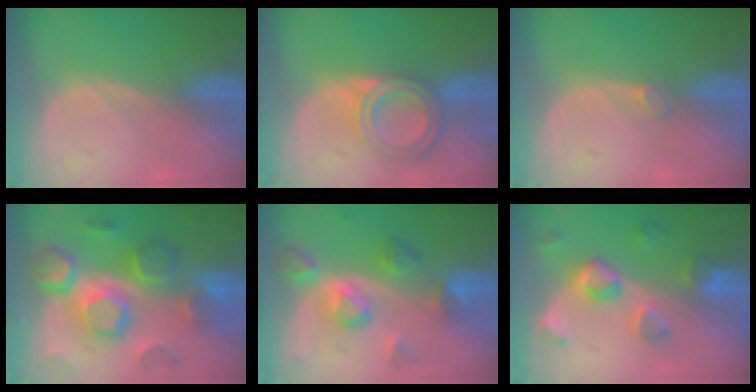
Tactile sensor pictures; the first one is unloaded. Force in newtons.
{"total": 6.8, "press": 6.0, "slide": 3.2}
{"total": 0.9, "press": 0.9, "slide": 0.3}
{"total": 12.4, "press": 12.4, "slide": 1.1}
{"total": 7.6, "press": 7.5, "slide": 1.4}
{"total": 7.7, "press": 7.0, "slide": 3.2}